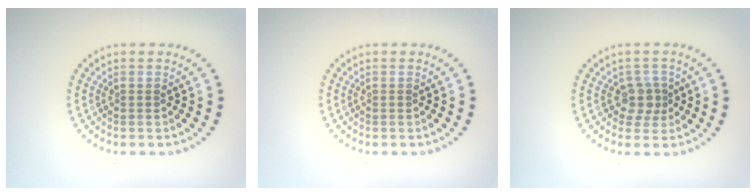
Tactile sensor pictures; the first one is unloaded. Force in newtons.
{"total": 0.0}
{"total": 2.1, "press": 1.7, "slide": 1.2}